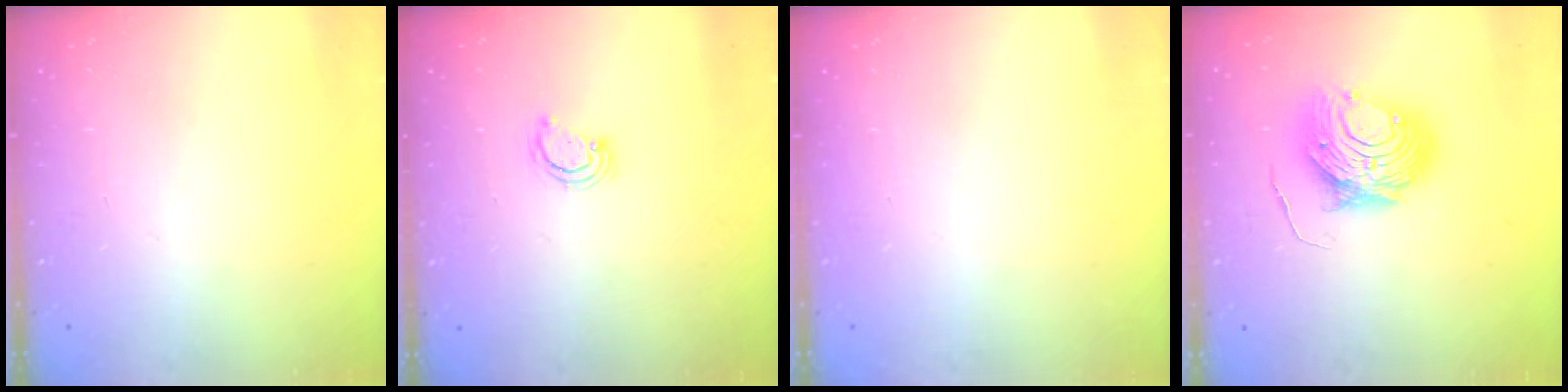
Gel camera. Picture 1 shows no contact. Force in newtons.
{"total": 2.6, "press": 2.6, "slide": 0.3}
{"total": 0.0}
{"total": 10.5, "press": 10.5, "slide": 1.0}